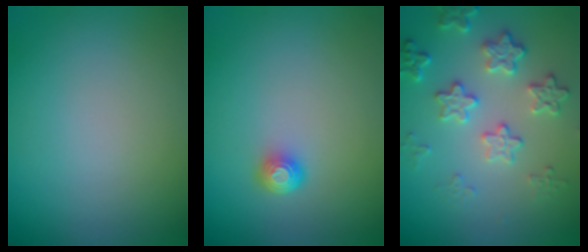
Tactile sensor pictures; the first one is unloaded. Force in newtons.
{"total": 1.5, "press": 1.1, "slide": 1.1}
{"total": 4.0, "press": 3.5, "slide": 2.1}